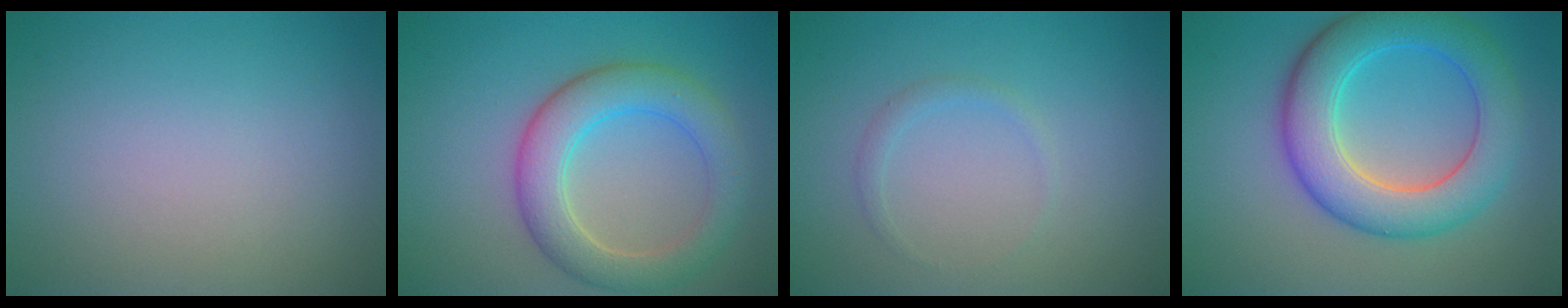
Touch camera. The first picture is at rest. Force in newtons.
{"total": 5.7, "press": 5.7, "slide": 0.4}
{"total": 0.9, "press": 0.9, "slide": 0.1}
{"total": 7.7, "press": 7.7, "slide": 0.1}